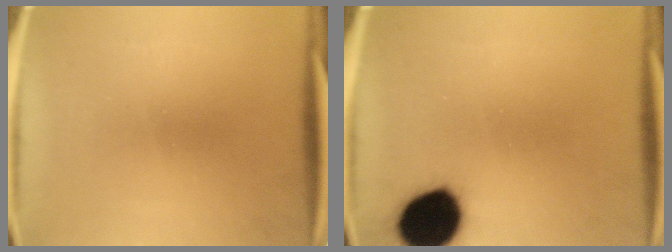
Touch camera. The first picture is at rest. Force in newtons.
{"total": 16.1}